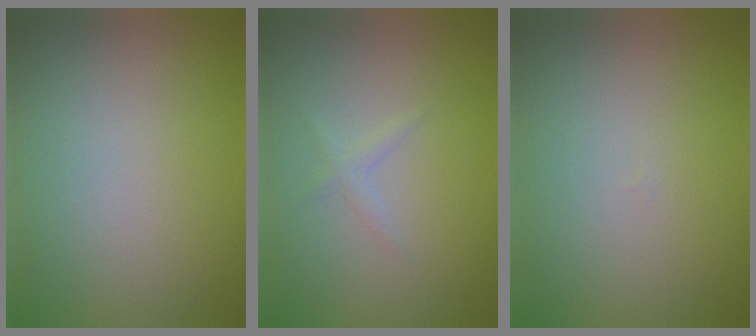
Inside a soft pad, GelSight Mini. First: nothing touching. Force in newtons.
{"total": 0.8, "press": 0.8, "slide": 0.0}
{"total": 0.0}